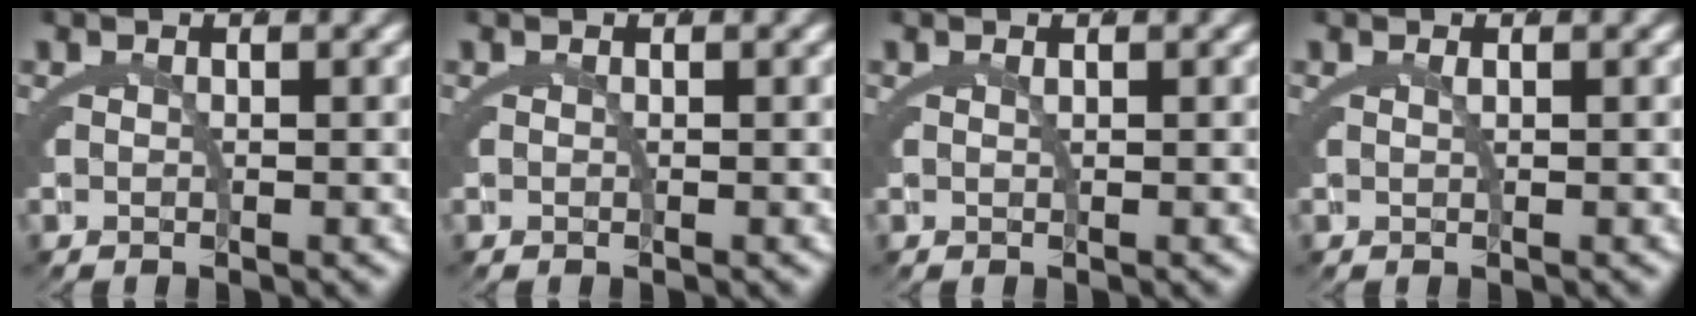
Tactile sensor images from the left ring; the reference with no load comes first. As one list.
[{"total": 0.0}, {"total": 0.6, "force": [0.3, -0.4, 0.2], "torque": [-0.004, -0.005, 0.010]}, {"total": 0.7, "force": [0.3, -0.5, 0.3], "torque": [-0.003, -0.001, 0.007]}]